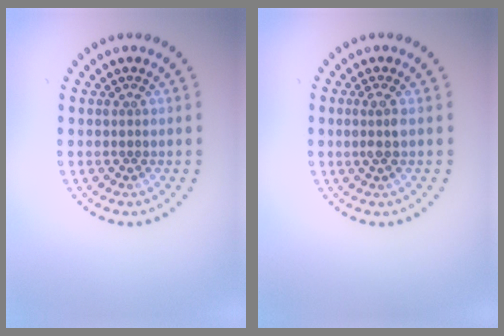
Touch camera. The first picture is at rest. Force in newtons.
{"total": 1.5, "press": 1.2, "slide": 0.8}